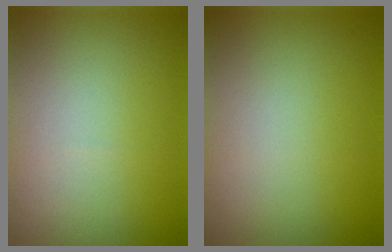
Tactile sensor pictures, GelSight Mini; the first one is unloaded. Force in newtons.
{"total": 0.0}